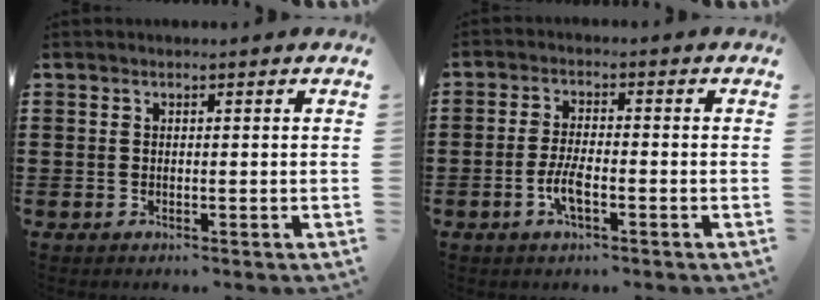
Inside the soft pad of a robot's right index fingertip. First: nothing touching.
{"total": 4.0, "force": [-1.6, 1.2, 3.5], "torque": [-0.080, -0.003, -0.035]}